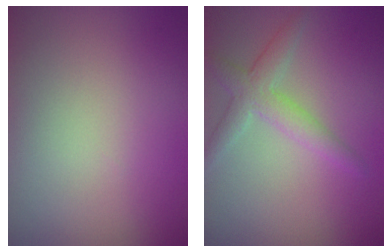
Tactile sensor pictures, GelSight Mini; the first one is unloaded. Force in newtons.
{"total": 3.1, "press": 3.1, "slide": 0.2}